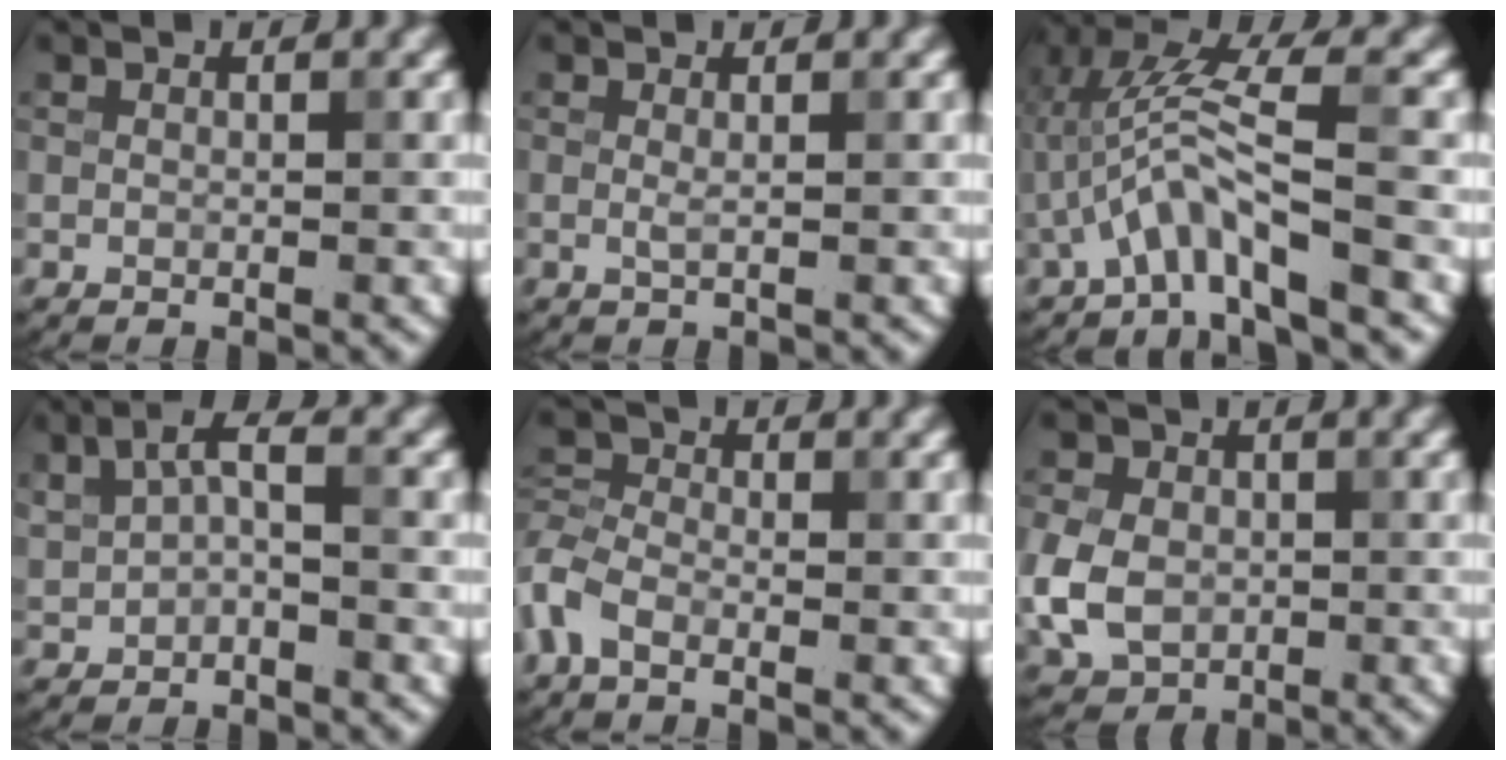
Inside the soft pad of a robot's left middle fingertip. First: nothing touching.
{"total": 0.7, "force": [0.0, 0.1, 0.7], "torque": [-0.016, -0.002, 0.000]}
{"total": 5.5, "force": [-2.2, 0.8, 4.9], "torque": [-0.105, 0.019, -0.043]}
{"total": 2.9, "force": [0.4, 1.5, 2.5], "torque": [-0.049, 0.008, 0.005]}
{"total": 3.6, "force": [-1.9, 2.1, 2.2], "torque": [-0.055, 0.005, -0.058]}
{"total": 6.2, "force": [-0.9, 4.9, 3.7], "torque": [-0.096, -0.002, -0.026]}